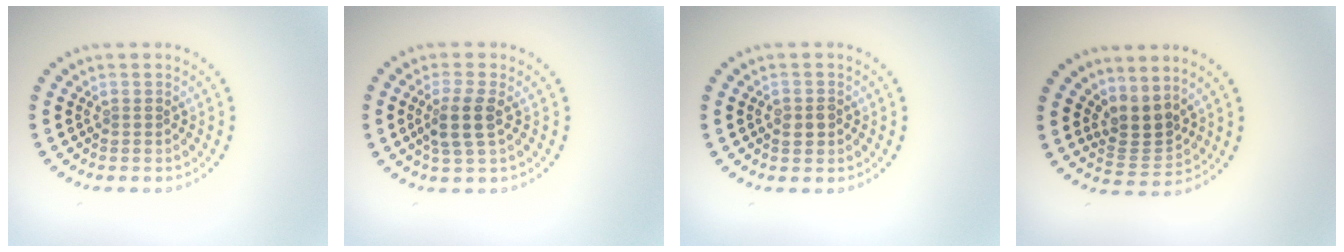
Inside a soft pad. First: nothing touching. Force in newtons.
{"total": 2.8, "press": 2.5, "slide": 1.3}
{"total": 1.5, "press": 1.4, "slide": 0.5}
{"total": 2.8, "press": 2.0, "slide": 1.9}